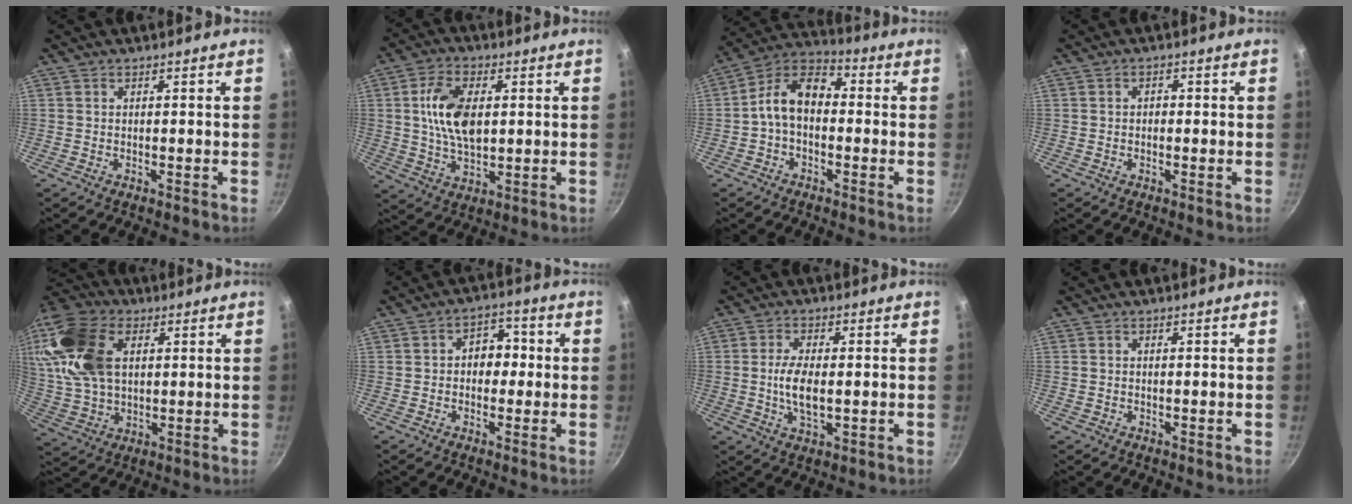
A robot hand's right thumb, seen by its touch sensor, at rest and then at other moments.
{"total": 11.6, "force": [1.9, 6.7, 9.3], "torque": [-0.156, -0.002, 0.033]}
{"total": 9.9, "force": [-1.0, 6.5, 7.4], "torque": [-0.115, 0.041, -0.039]}
{"total": 1.3, "force": [-0.1, 1.0, 0.8], "torque": [-0.011, 0.006, -0.004]}
{"total": 19.3, "force": [5.3, 12.2, 14.0], "torque": [-0.277, 0.004, 0.100]}
{"total": 6.2, "force": [0.0, 4.7, 4.0], "torque": [-0.010, 0.015, -0.009]}
{"total": 6.8, "force": [-0.4, 3.1, 6.0], "torque": [-0.122, -0.001, -0.007]}
{"total": 0.0}